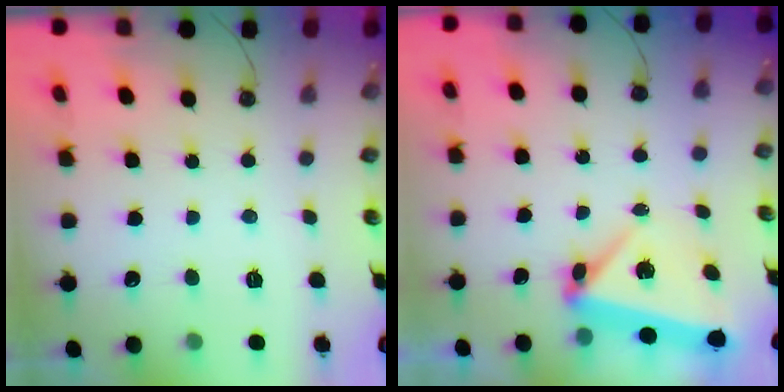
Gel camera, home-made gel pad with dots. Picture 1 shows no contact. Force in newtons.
{"total": 7.3, "press": 4.5, "slide": 5.8}